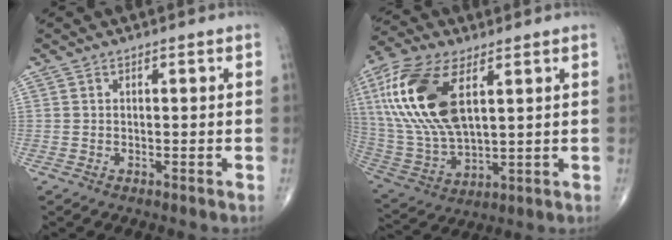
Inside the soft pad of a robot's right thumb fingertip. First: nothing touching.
{"total": 20.5, "force": [6.6, 9.8, 16.8], "torque": [-0.362, -0.015, 0.127]}